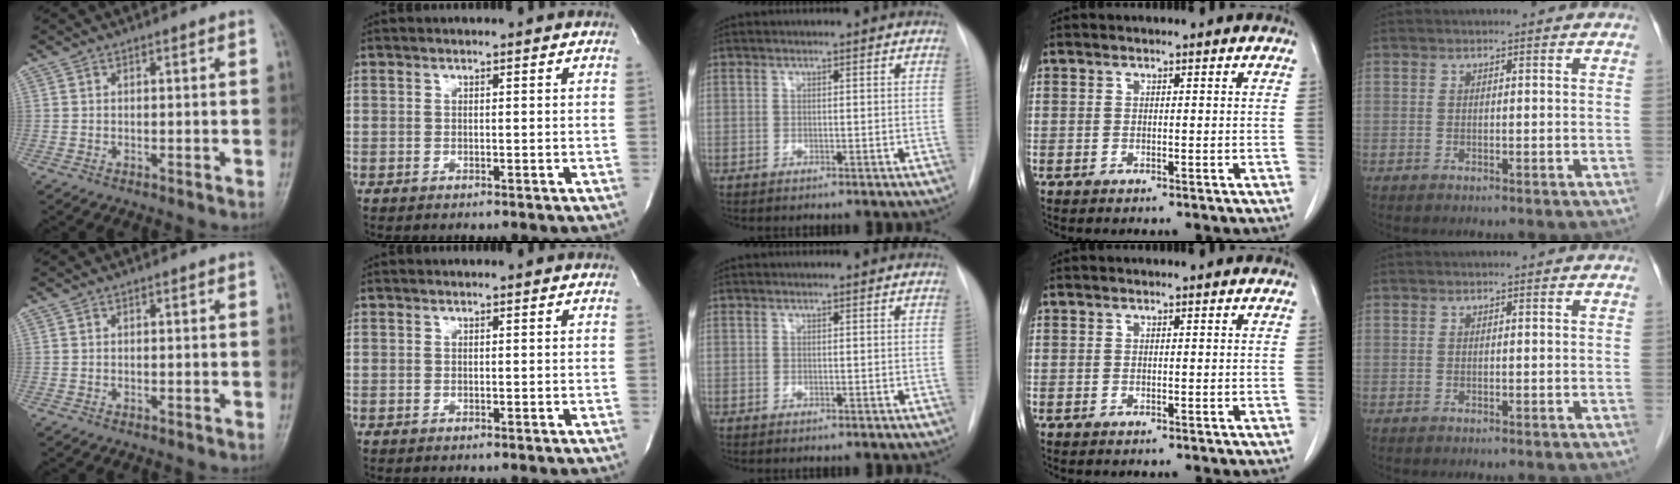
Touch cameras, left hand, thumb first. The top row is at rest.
{}